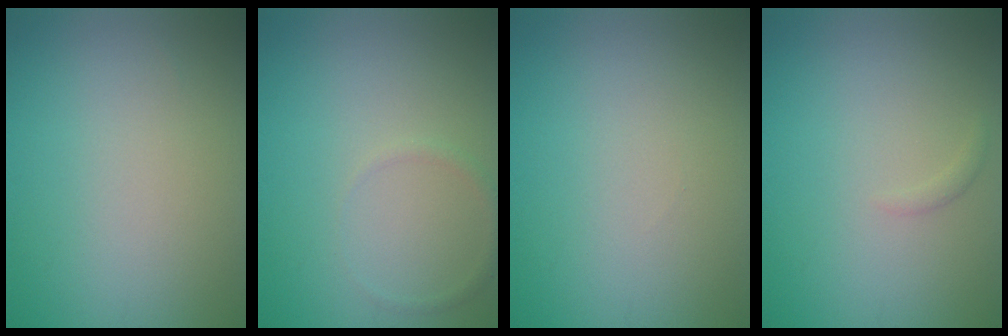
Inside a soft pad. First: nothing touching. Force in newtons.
{"total": 0.8, "press": 0.8, "slide": 0.0}
{"total": 0.0}
{"total": 0.6, "press": 0.6, "slide": 0.1}